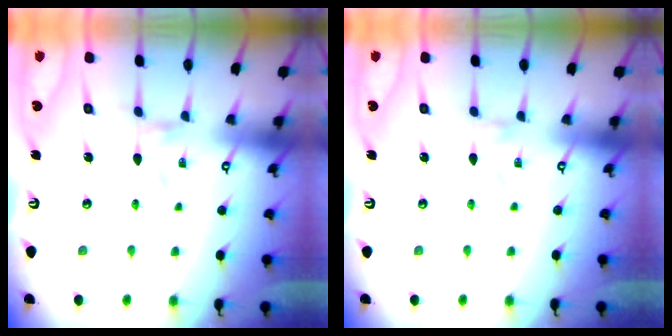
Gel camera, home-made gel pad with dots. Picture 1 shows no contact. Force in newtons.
{"total": 1.0, "press": 1.0, "slide": 0.1}